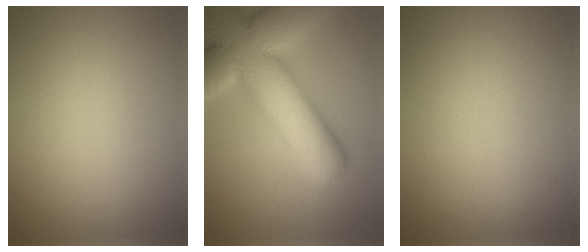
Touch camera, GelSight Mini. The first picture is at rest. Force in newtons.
{"total": 14.9, "press": 14.8, "slide": 1.1}
{"total": 0.0}